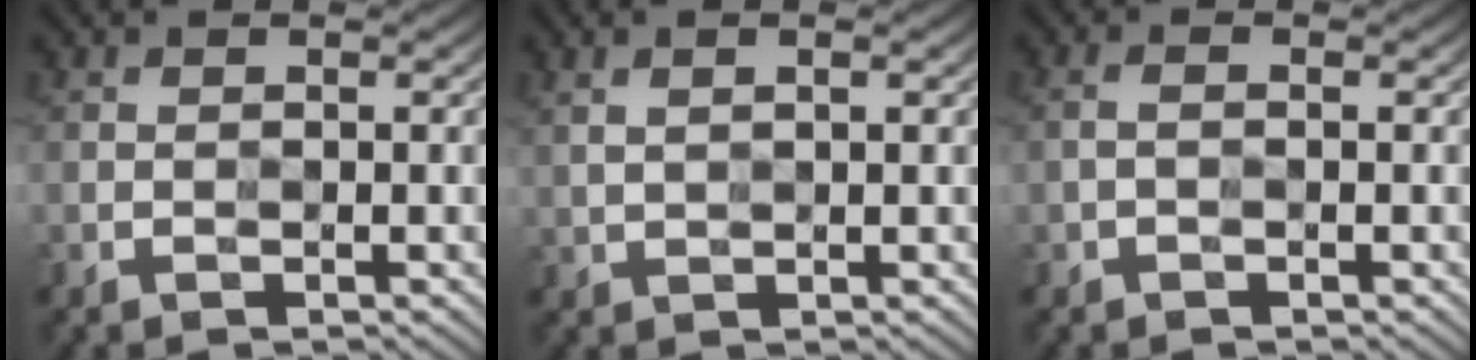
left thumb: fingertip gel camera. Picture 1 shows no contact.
{"total": 2.5, "force": [1.1, 0.8, 2.0], "torque": [-0.035, -0.005, 0.023]}
{"total": 1.1, "force": [-0.3, 0.4, 0.9], "torque": [-0.022, 0.002, -0.010]}